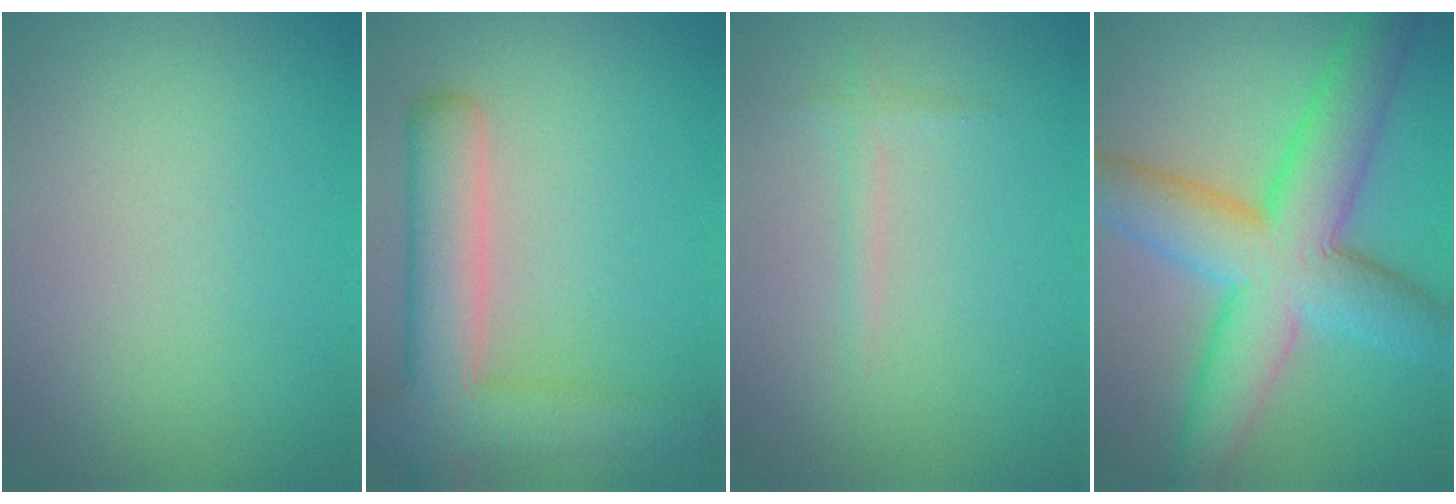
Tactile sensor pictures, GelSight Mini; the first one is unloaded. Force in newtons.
{"total": 6.8, "press": 6.7, "slide": 0.6}
{"total": 1.0, "press": 1.0, "slide": 0.0}
{"total": 10.2, "press": 10.2, "slide": 0.2}